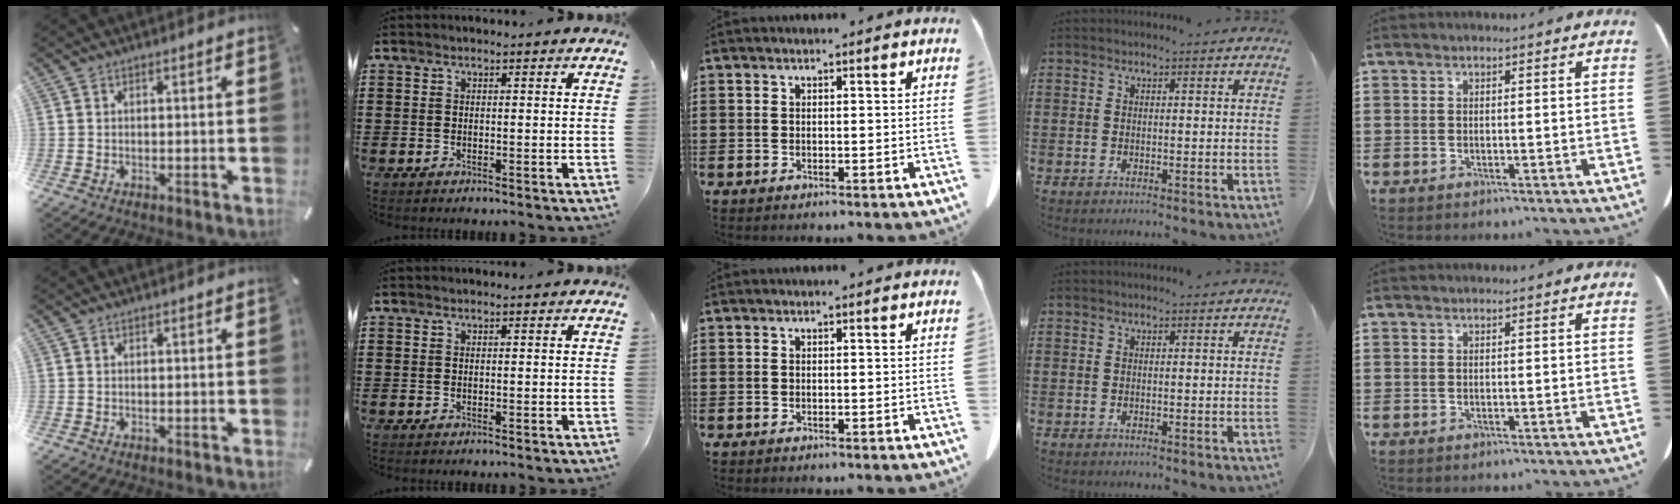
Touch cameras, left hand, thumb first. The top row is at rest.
{}